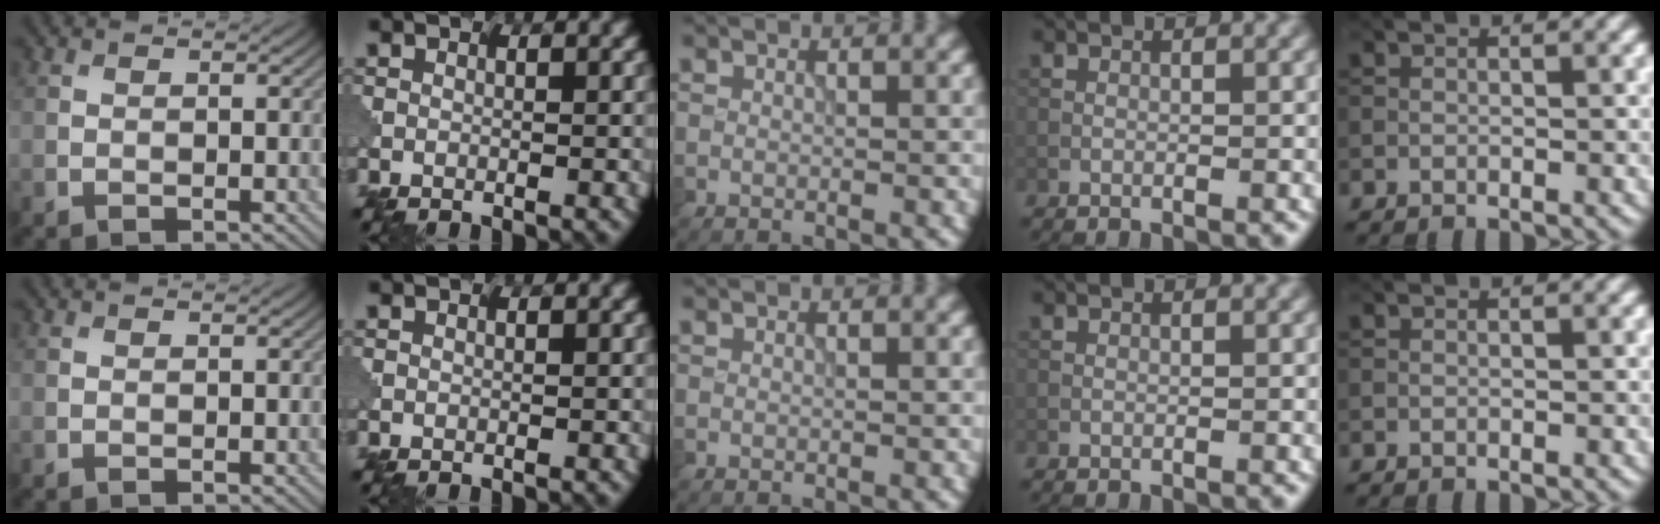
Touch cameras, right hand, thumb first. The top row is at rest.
{}